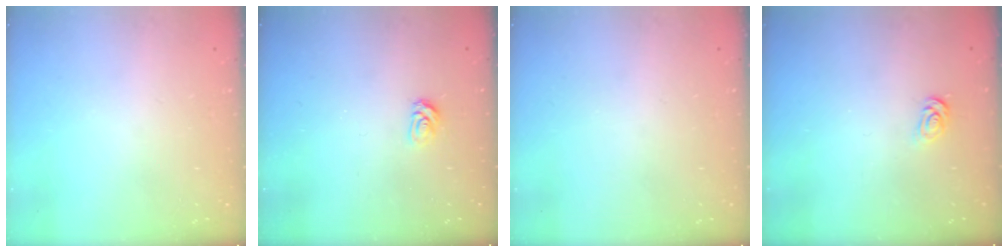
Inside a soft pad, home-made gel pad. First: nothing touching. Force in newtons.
{"total": 3.1, "press": 3.1, "slide": 0.3}
{"total": 0.0}
{"total": 2.6, "press": 2.6, "slide": 0.4}